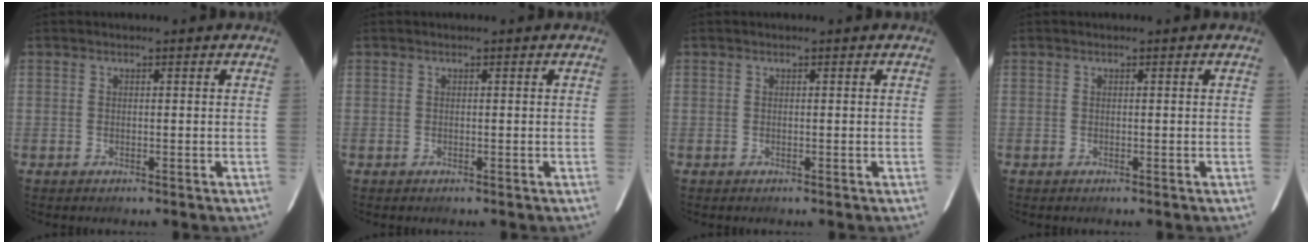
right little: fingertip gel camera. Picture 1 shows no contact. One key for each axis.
{"total": 0.0}
{"total": 0.0}
{"total": 0.0}